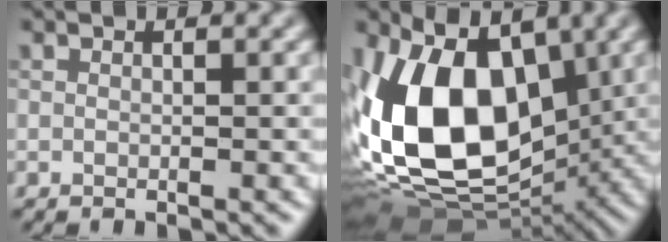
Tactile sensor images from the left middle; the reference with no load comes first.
{"total": 15.9, "force": [1.1, 10.0, 12.3], "torque": [-0.239, -0.007, -0.002]}